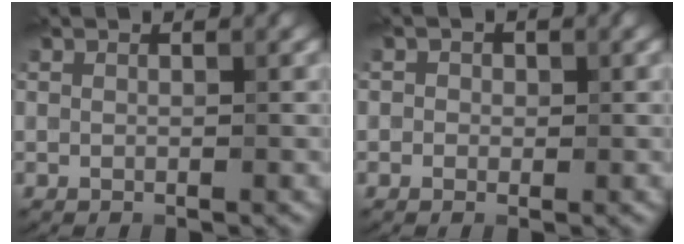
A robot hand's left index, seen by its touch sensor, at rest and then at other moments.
{"total": 1.0, "force": [-0.1, 1.0, 0.1], "torque": [0.008, -0.005, -0.006]}